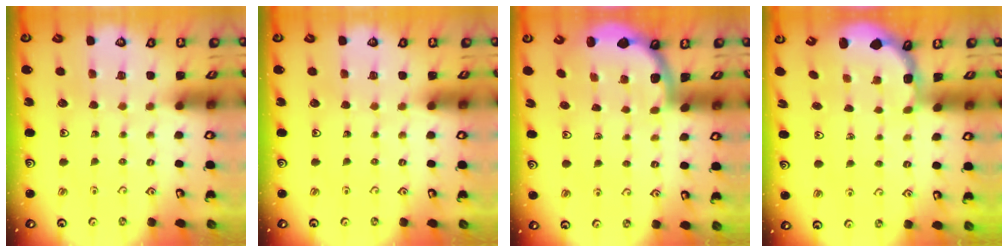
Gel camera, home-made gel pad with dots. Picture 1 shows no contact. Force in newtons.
{"total": 0.0}
{"total": 1.7, "press": 1.7, "slide": 0.1}
{"total": 2.7, "press": 2.1, "slide": 1.7}